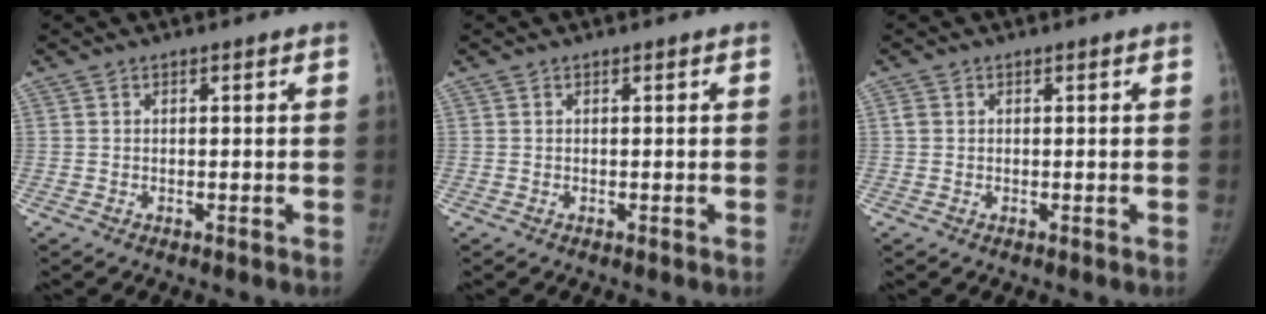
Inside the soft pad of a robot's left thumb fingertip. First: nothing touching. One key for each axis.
{"total": 0.0}
{"total": 1.1, "fx": 0.2, "fy": 0.9, "fz": 0.5, "tx": -0.004, "ty": 0.004, "tz": 0.004}